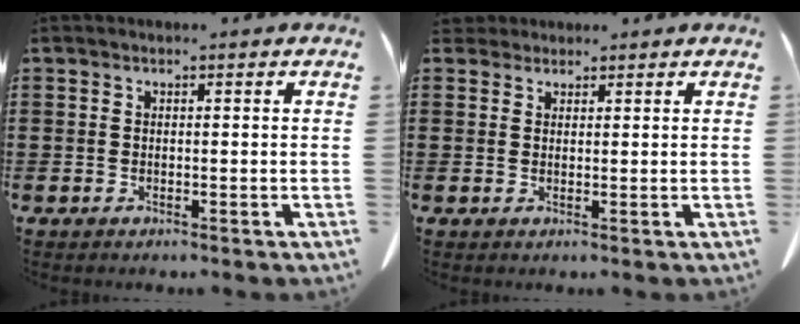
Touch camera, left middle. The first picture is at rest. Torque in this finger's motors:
{"motor_torque": [-0.04, 0.38, -0.04, -0.02]}